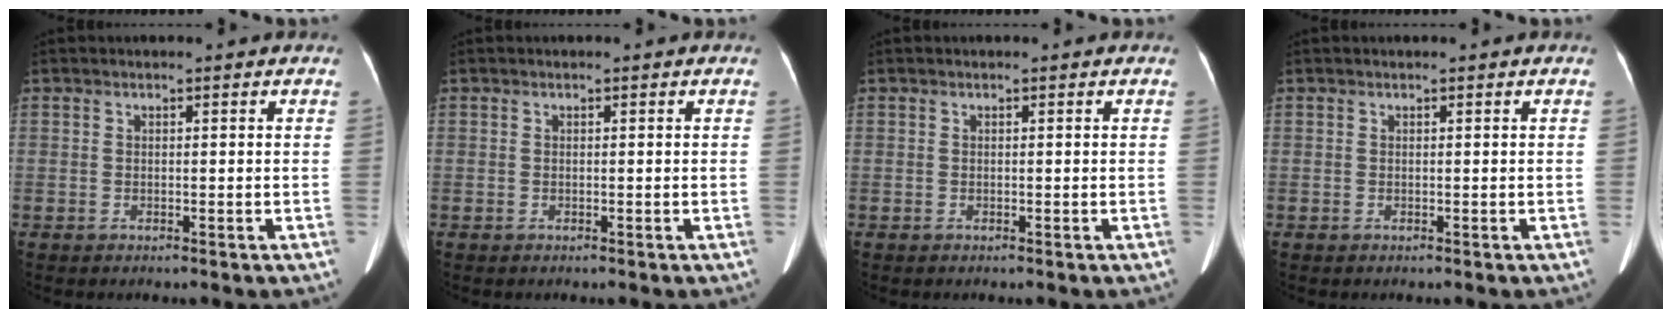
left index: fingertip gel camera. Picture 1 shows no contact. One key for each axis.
{"total": 0.0}
{"total": 0.0}
{"total": 0.0}